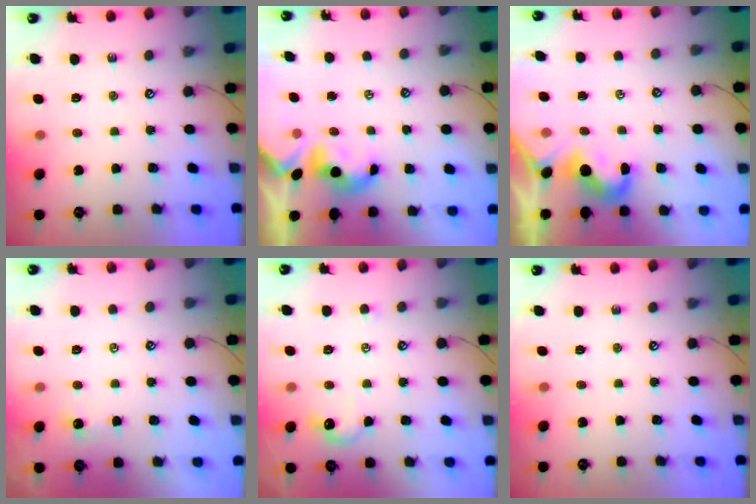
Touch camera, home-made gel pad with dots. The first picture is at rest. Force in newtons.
{"total": 0.5, "press": 0.4, "slide": 0.4}
{"total": 2.0, "press": 1.8, "slide": 0.9}
{"total": 1.1, "press": 1.1, "slide": 0.3}
{"total": 1.9, "press": 1.8, "slide": 0.6}
{"total": 0.0}